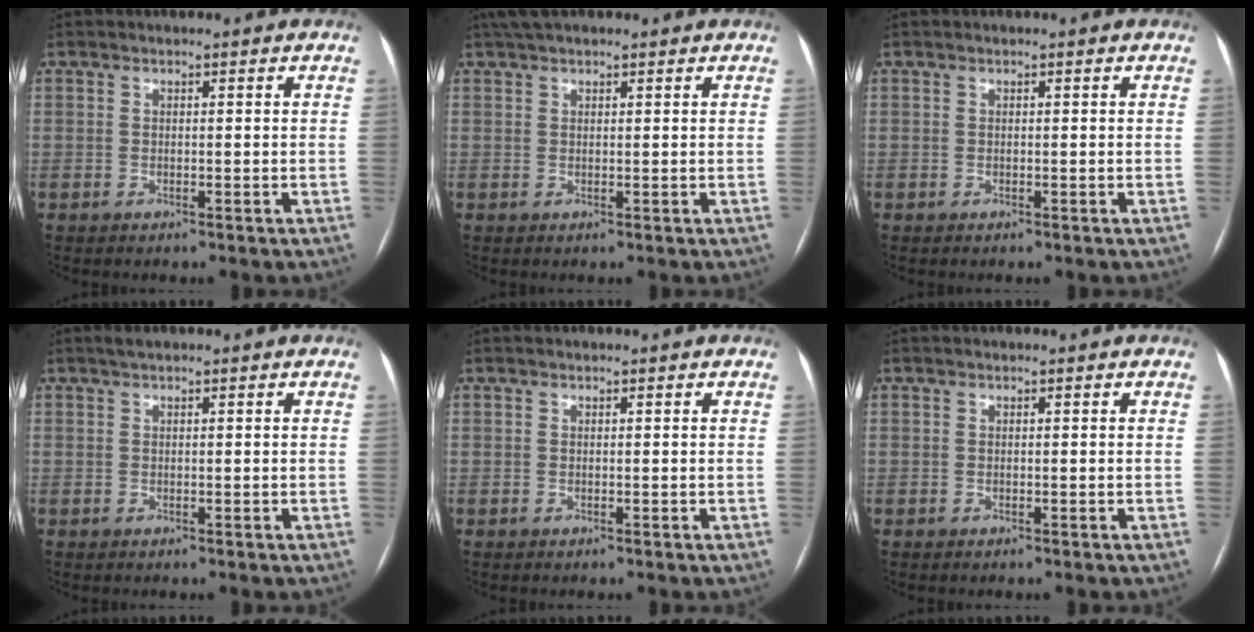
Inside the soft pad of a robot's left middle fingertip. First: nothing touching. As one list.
[{"total": 4.0, "force": [3.2, 1.1, 2.1], "torque": [-0.035, 0.034, 0.056]}, {"total": 0.0}, {"total": 1.0, "force": [0.7, 0.1, 0.6], "torque": [-0.014, 0.011, 0.014]}, {"total": 0.0}, {"total": 0.0}]